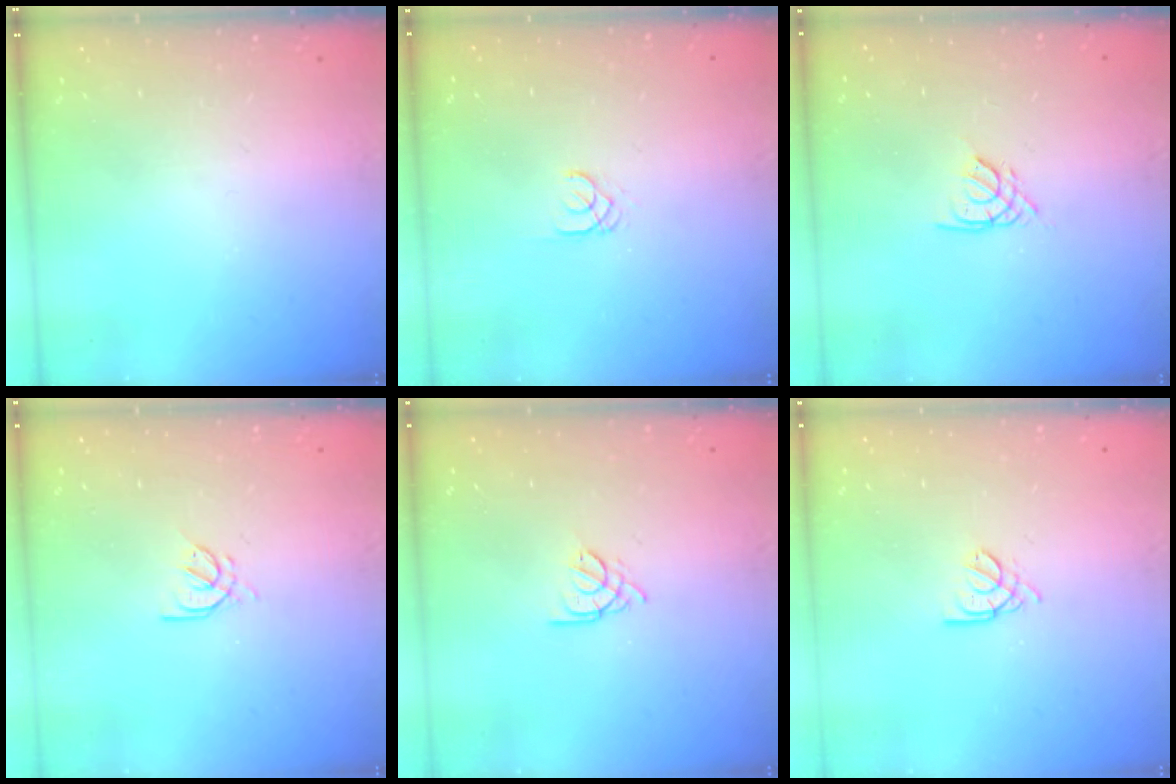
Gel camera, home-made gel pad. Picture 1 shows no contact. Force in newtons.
{"total": 1.8, "press": 1.7, "slide": 0.2}
{"total": 1.9, "press": 1.8, "slide": 0.5}
{"total": 3.7, "press": 3.6, "slide": 0.7}
{"total": 2.2, "press": 2.2, "slide": 0.5}
{"total": 2.6, "press": 2.5, "slide": 0.5}